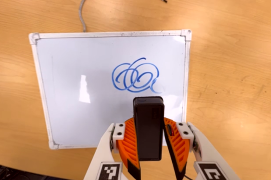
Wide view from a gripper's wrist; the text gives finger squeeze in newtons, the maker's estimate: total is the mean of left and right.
{"total": 6.6, "left": 6.3, "right": 6.9}